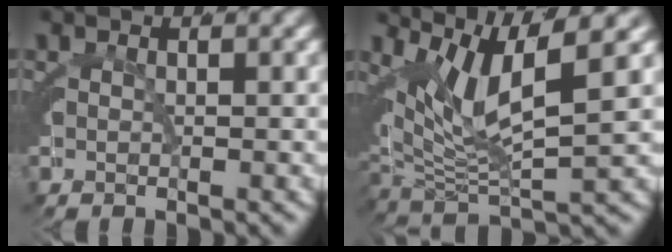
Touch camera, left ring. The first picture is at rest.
{"total": 7.7, "force": [1.9, 4.1, 6.3], "torque": [-0.120, -0.004, 0.032]}